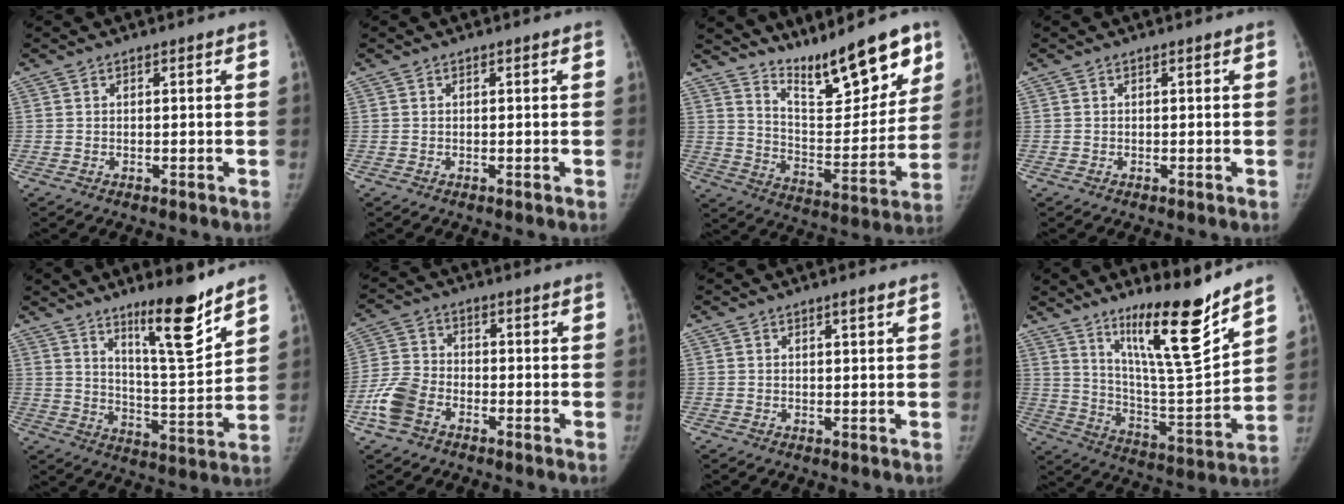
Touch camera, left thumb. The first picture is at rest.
{"total": 0.0}
{"total": 18.7, "force": [13.6, 5.3, 11.6], "torque": [-0.127, -0.092, 0.225]}
{"total": 0.0}
{"total": 13.2, "force": [9.4, 1.9, 9.1], "torque": [-0.123, -0.081, 0.156]}
{"total": 7.8, "force": [-3.9, 5.1, 4.5], "torque": [-0.101, 0.016, -0.081]}
{"total": 1.3, "force": [0.8, 0.1, 1.0], "torque": [-0.015, -0.004, 0.014]}
{"total": 18.4, "force": [12.9, 2.3, 13.0], "torque": [-0.181, -0.098, 0.223]}